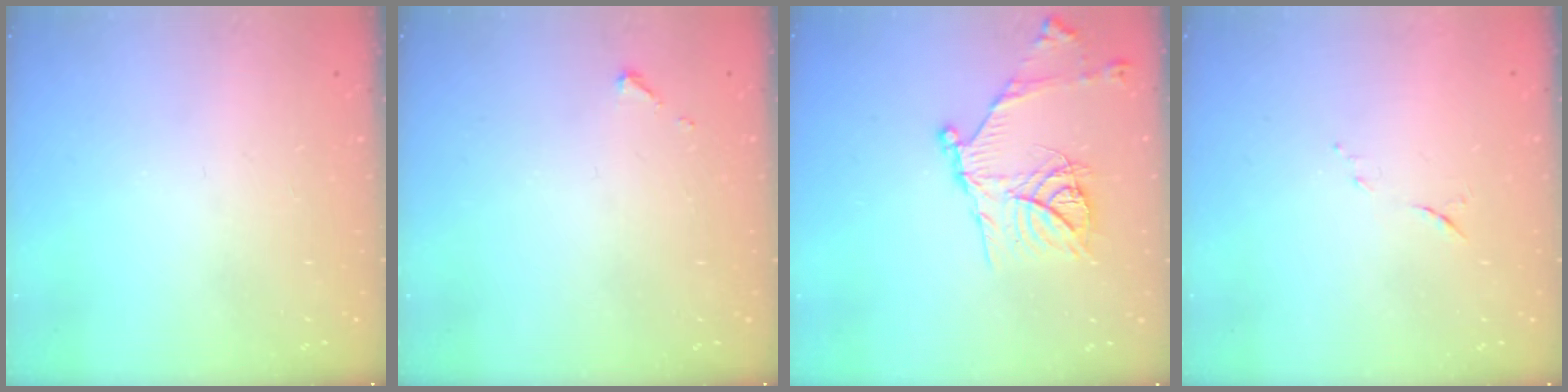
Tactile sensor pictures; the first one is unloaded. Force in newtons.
{"total": 2.6, "press": 2.6, "slide": 0.3}
{"total": 18.1, "press": 18.0, "slide": 1.7}
{"total": 5.5, "press": 5.4, "slide": 1.1}